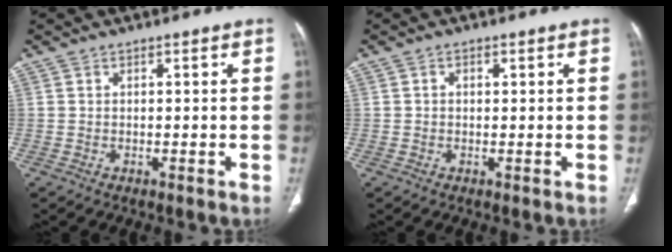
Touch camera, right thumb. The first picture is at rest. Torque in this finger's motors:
{"motor_torque": [-0.26, -0.14, -0.22, 0.38, 0.07]}